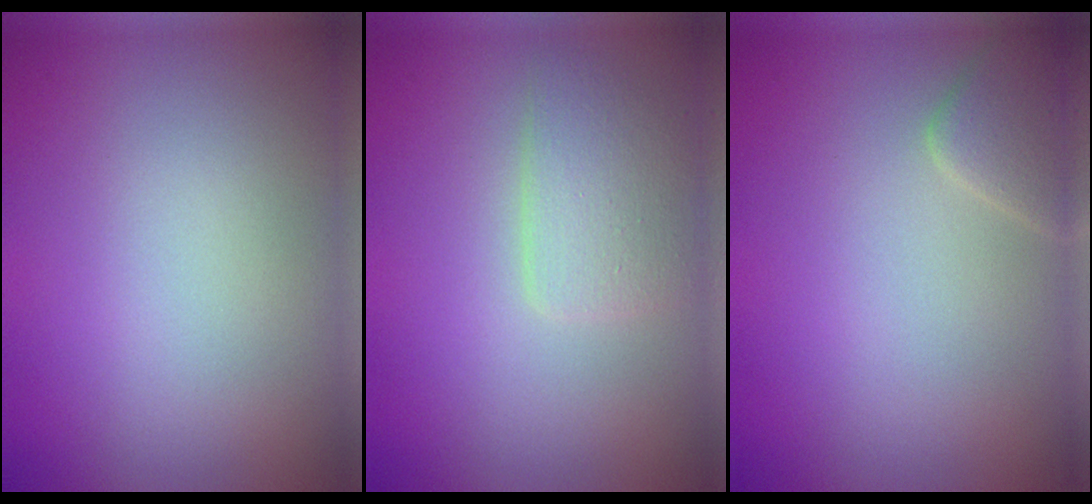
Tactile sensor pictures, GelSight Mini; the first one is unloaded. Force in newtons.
{"total": 2.8, "press": 2.8, "slide": 0.0}
{"total": 2.3, "press": 2.3, "slide": 0.2}